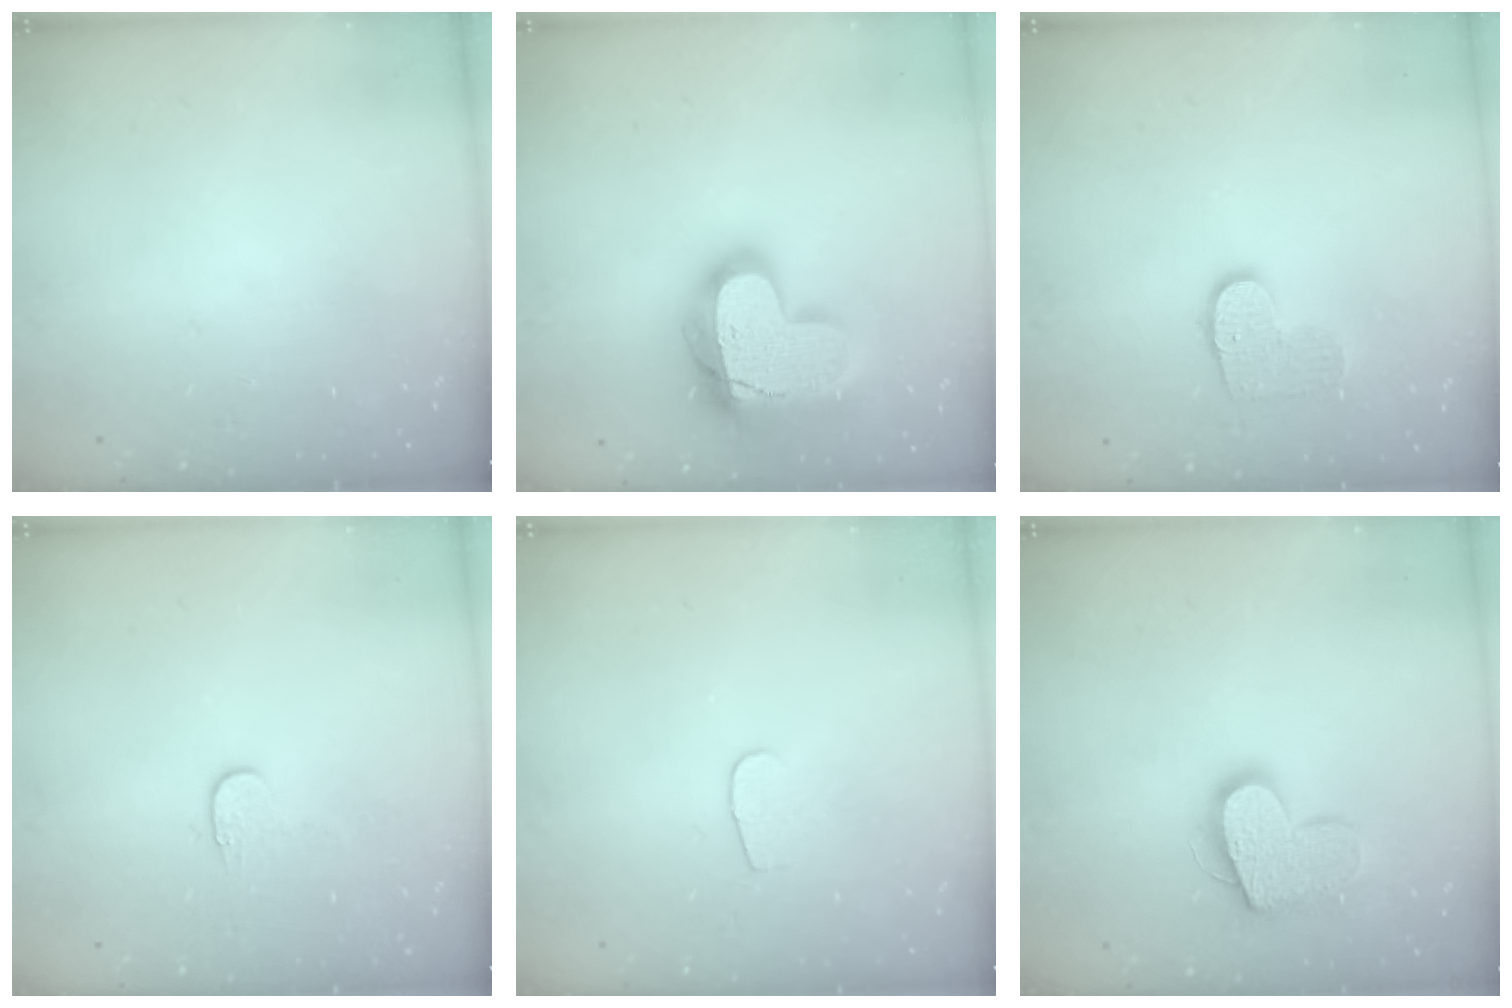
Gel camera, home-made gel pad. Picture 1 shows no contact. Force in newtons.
{"total": 23.3, "press": 23.2, "slide": 1.9}
{"total": 8.3, "press": 8.3, "slide": 0.3}
{"total": 3.4, "press": 3.4, "slide": 0.4}
{"total": 3.2, "press": 3.2, "slide": 0.3}
{"total": 14.3, "press": 14.3, "slide": 1.1}